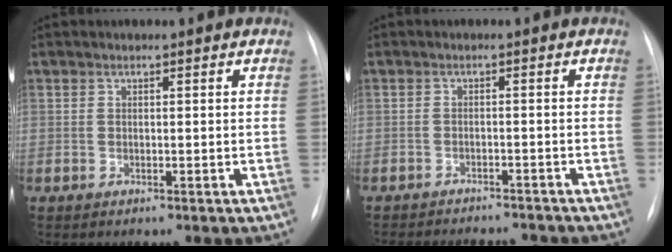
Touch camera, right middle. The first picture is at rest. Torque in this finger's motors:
{"motor_torque": [0.09, -0.16, 0.05, 0.02]}